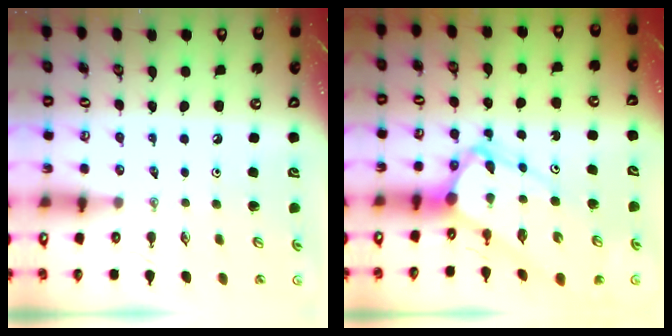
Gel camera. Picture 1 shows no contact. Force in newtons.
{"total": 10.1, "press": 10.0, "slide": 0.9}